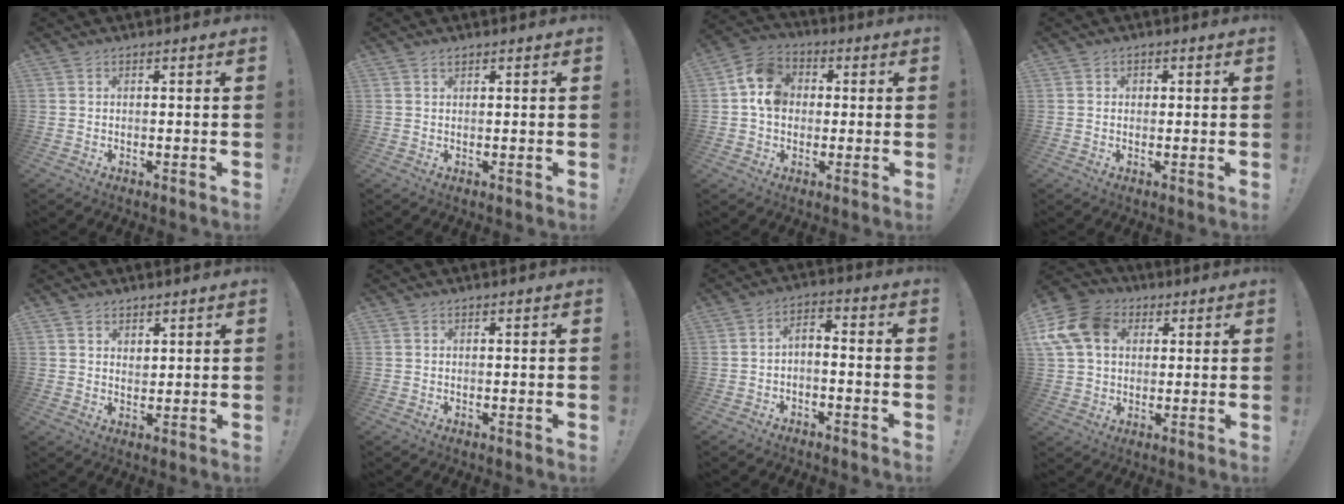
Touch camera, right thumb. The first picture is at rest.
{"total": 1.0, "force": [0.8, 0.4, 0.4], "torque": [-0.002, -0.003, 0.014]}
{"total": 11.4, "force": [1.5, 9.5, 6.1], "torque": [-0.090, 0.020, 0.038]}
{"total": 1.1, "force": [-0.1, 1.0, 0.5], "torque": [-0.007, 0.003, -0.003]}
{"total": 3.1, "force": [2.2, 2.1, 0.5], "torque": [0.003, -0.016, 0.037]}
{"total": 0.0}
{"total": 3.9, "force": [-3.0, 1.1, 2.2], "torque": [-0.047, 0.005, -0.056]}
{"total": 15.7, "force": [4.9, 12.0, 8.8], "torque": [-0.176, -0.010, 0.097]}